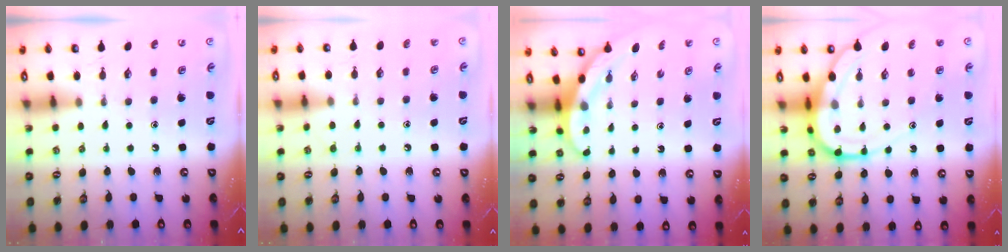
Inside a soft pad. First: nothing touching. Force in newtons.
{"total": 5.7, "press": 5.7, "slide": 0.6}
{"total": 3.2, "press": 3.2, "slide": 0.1}
{"total": 13.1, "press": 13.1, "slide": 1.2}